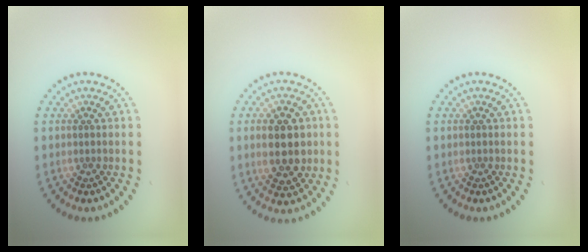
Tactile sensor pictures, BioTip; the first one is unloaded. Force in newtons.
{"total": 5.1, "press": 5.1, "slide": 0.4}
{"total": 0.0}